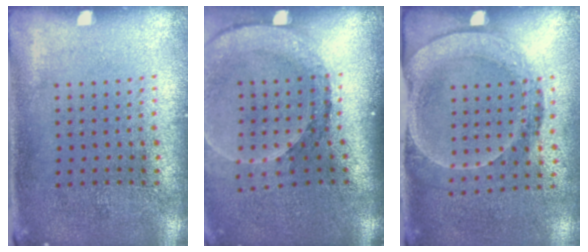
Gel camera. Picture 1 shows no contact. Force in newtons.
{"total": 2.7, "press": 2.0, "slide": 1.8}
{"total": 1.7, "press": 1.4, "slide": 1.1}